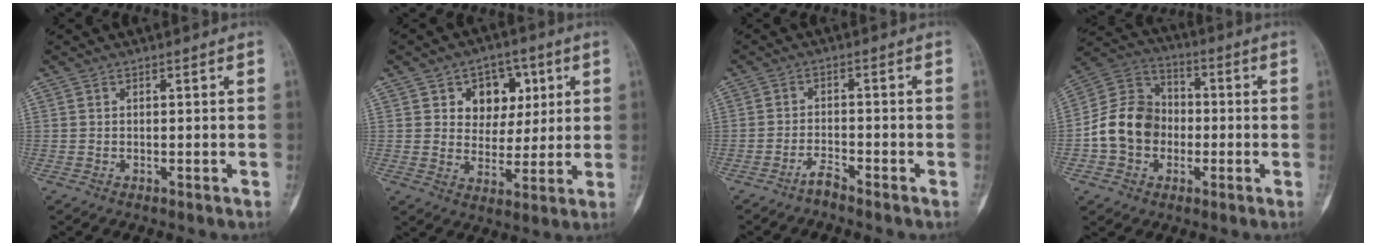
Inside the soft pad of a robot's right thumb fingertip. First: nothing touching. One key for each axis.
{"total": 10.0, "fx": 3.7, "fy": 7.8, "fz": 5.0, "tx": -0.019, "ty": -0.009, "tz": 0.057}
{"total": 2.1, "fx": -2.0, "fy": 0.1, "fz": 0.7, "tx": -0.012, "ty": 0.013, "tz": -0.039}
{"total": 12.8, "fx": -2.2, "fy": 10.7, "fz": 6.7, "tx": -0.102, "ty": 0.038, "tz": -0.049}